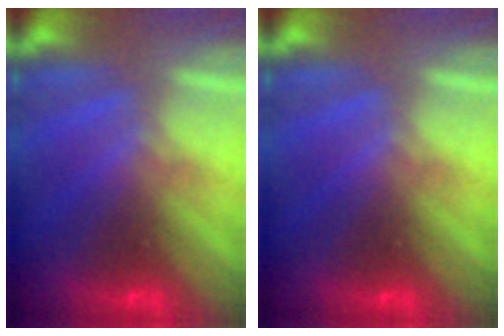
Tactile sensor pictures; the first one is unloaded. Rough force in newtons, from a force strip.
{"total": 0.0}